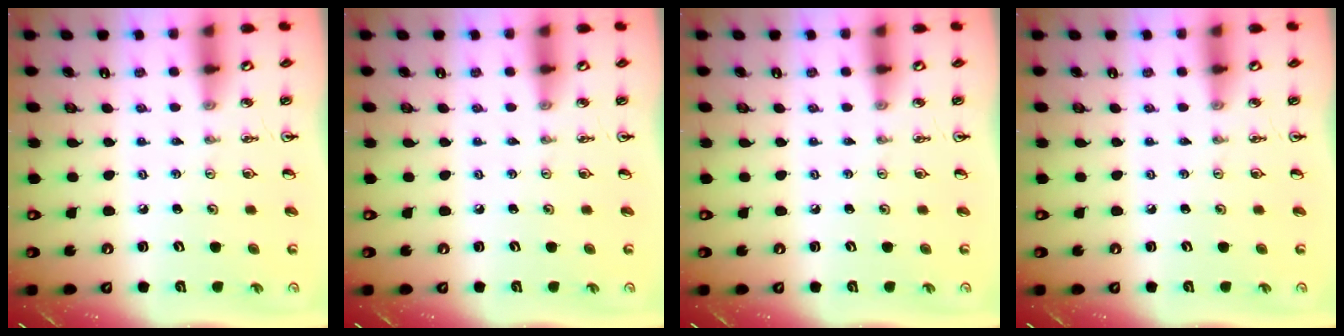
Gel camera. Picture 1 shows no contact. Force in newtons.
{"total": 0.0}
{"total": 0.0}
{"total": 0.0}